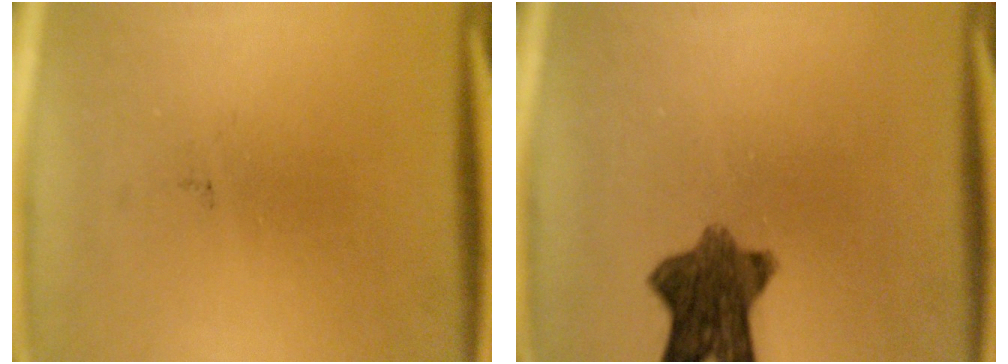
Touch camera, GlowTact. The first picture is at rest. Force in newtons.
{"total": 8.6}